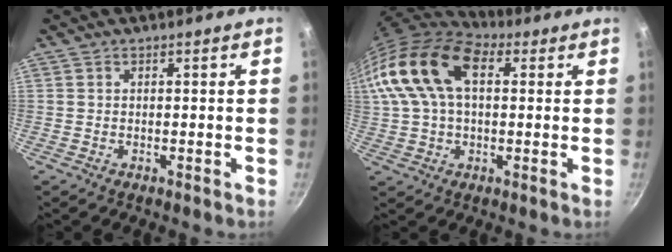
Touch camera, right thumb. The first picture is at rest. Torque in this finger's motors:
{"motor_torque": [-0.55, 2.56, 0.90, -0.72, 0.24]}